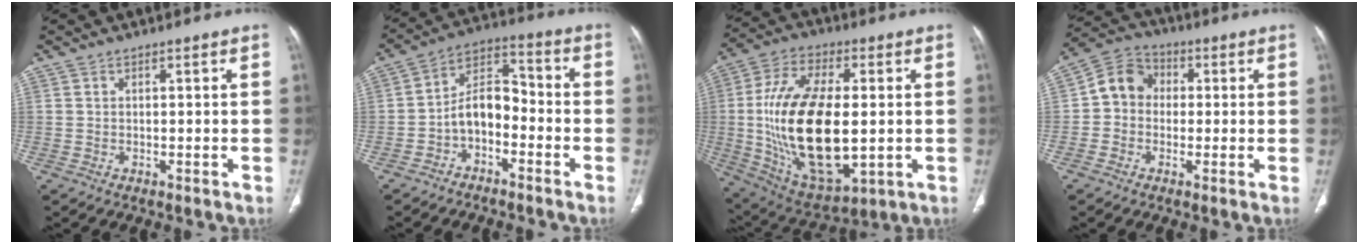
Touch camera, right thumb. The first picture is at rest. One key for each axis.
{"total": 8.5, "fx": -3.3, "fy": 5.3, "fz": 5.8, "tx": -0.085, "ty": 0.058, "tz": -0.070}
{"total": 24.9, "fx": -0.8, "fy": 12.1, "fz": 21.7, "tx": -0.416, "ty": -0.010, "tz": 0.002}
{"total": 7.7, "fx": -0.2, "fy": 6.8, "fz": 3.6, "tx": -0.043, "ty": 0.028, "tz": -0.020}